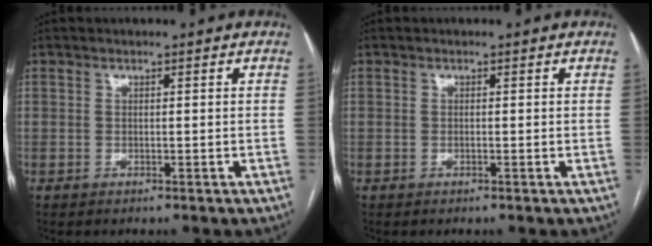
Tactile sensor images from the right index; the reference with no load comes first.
{"total": 0.0}